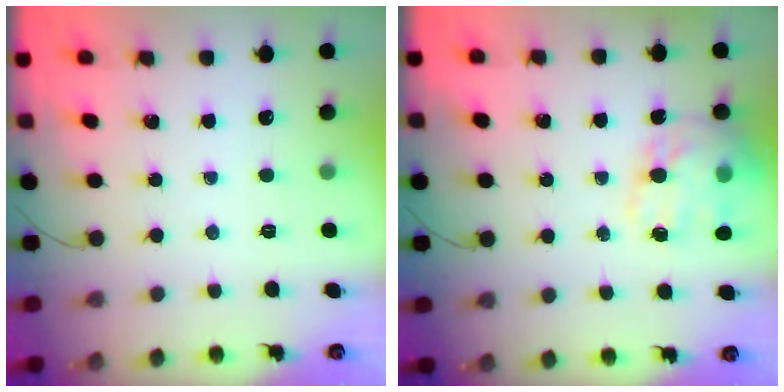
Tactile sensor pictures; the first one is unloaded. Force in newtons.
{"total": 17.0, "press": 16.5, "slide": 3.9}